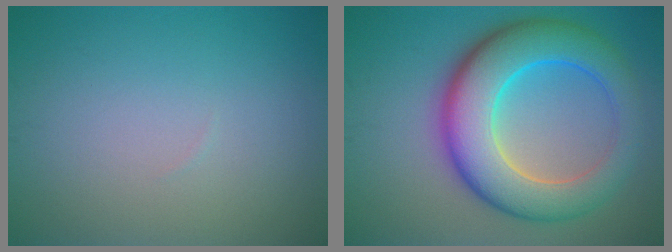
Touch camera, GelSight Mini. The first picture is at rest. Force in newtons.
{"total": 10.3, "press": 10.3, "slide": 0.1}